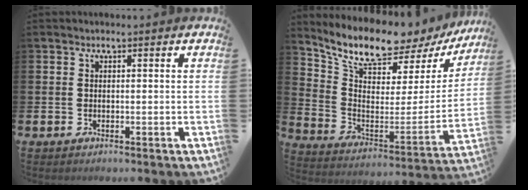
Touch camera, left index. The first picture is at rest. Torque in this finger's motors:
{"motor_torque": [1.69, -0.45, 1.04, 0.21]}